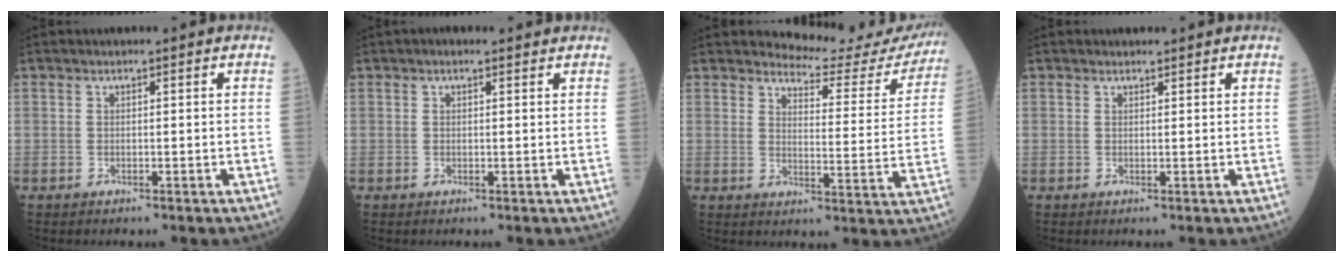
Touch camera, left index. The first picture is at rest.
{"total": 1.4, "force": [1.1, 0.6, 0.7], "torque": [-0.010, 0.013, 0.013]}
{"total": 14.3, "force": [14.2, 1.5, 1.2], "torque": [0.005, -0.082, 0.150]}
{"total": 1.0, "force": [0.9, 0.3, 0.0], "torque": [0.001, 0.000, 0.013]}